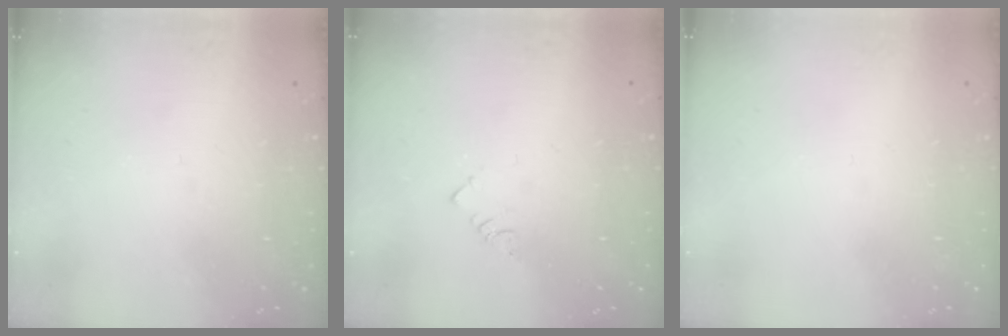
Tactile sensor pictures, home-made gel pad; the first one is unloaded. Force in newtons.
{"total": 2.9, "press": 2.9, "slide": 0.4}
{"total": 1.6, "press": 1.6, "slide": 0.1}